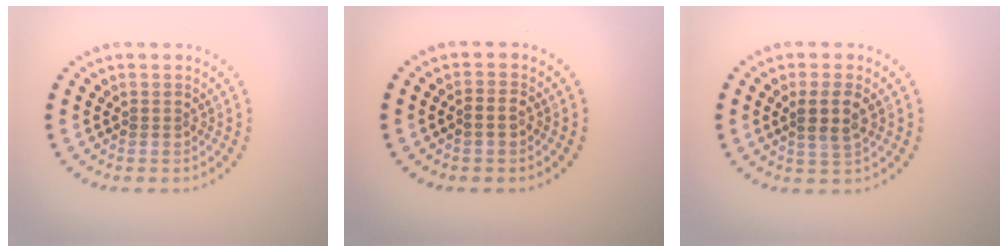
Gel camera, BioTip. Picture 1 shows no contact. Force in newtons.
{"total": 1.3, "press": 1.2, "slide": 0.5}
{"total": 2.6, "press": 2.4, "slide": 0.9}